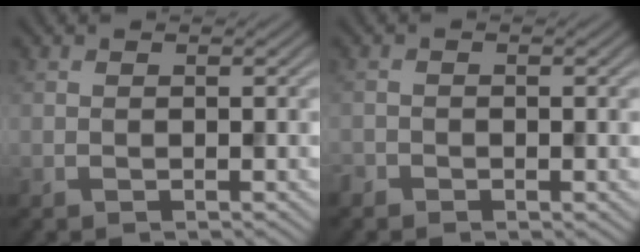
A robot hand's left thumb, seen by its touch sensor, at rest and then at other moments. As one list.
[{"total": 1.0, "force": [-0.7, 0.7, 0.2], "torque": [-0.003, -0.002, -0.017]}]